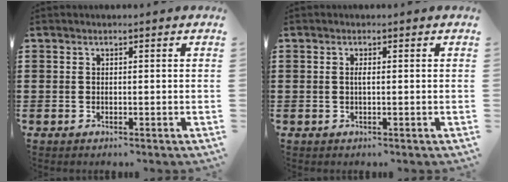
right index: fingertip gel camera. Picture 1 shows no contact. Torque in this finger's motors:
{"motor_torque": [0.19, -0.04, 0.17, 0.05]}